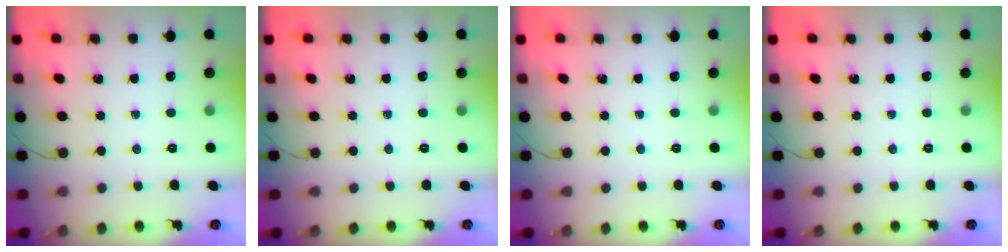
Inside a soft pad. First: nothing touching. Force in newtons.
{"total": 0.0}
{"total": 0.0}
{"total": 0.0}